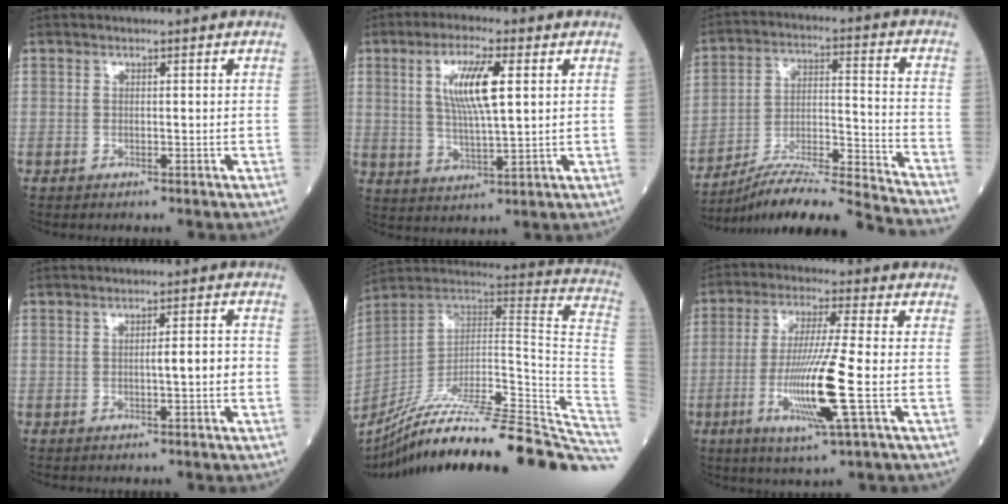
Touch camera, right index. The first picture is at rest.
{"total": 9.2, "force": [2.7, 1.5, 8.6], "torque": [-0.163, 0.001, 0.051]}
{"total": 19.1, "force": [-17.7, -1.9, 6.9], "torque": [-0.109, -0.003, -0.289]}
{"total": 3.2, "force": [-0.5, 0.3, 3.2], "torque": [-0.045, 0.004, -0.007]}
{"total": 36.5, "force": [-29.2, 0.1, 21.9], "torque": [-0.186, -0.041, -0.422]}
{"total": 12.4, "force": [-3.1, -0.5, 12.0], "torque": [-0.239, -0.018, -0.064]}